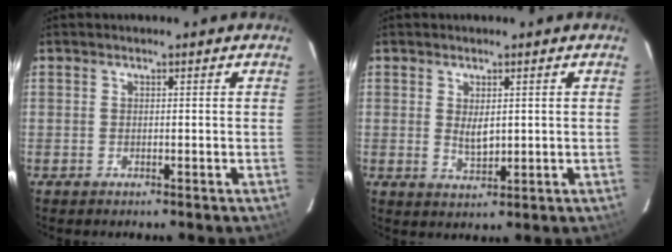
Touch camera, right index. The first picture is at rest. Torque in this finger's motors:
{"motor_torque": [0.01, -0.01, 0.06, 0.03]}